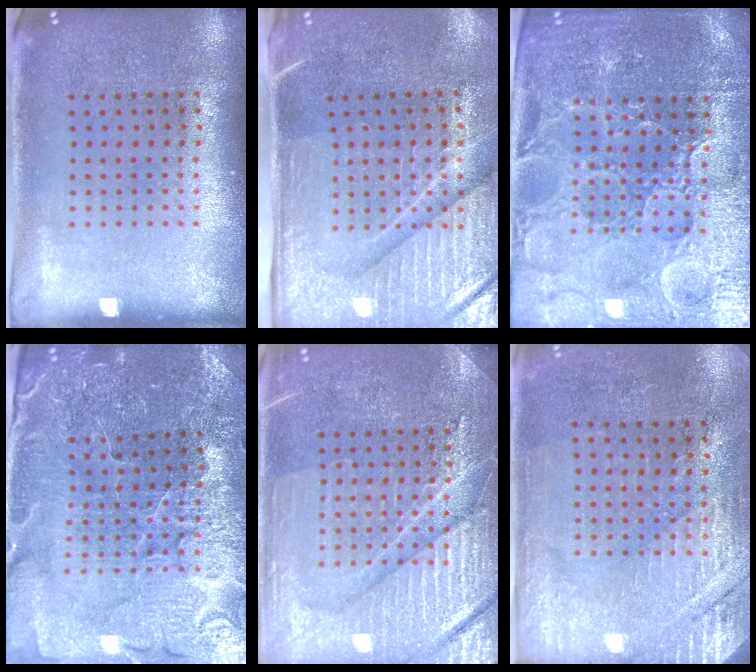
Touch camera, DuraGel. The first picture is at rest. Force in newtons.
{"total": 4.5, "press": 3.9, "slide": 2.3}
{"total": 4.6, "press": 4.3, "slide": 1.6}
{"total": 3.5, "press": 3.5, "slide": 0.2}
{"total": 6.1, "press": 6.0, "slide": 0.8}
{"total": 2.8, "press": 2.7, "slide": 0.9}